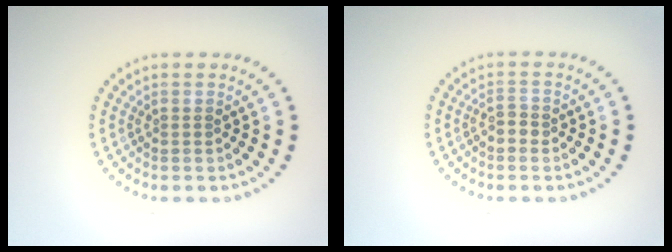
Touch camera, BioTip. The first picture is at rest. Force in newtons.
{"total": 1.3, "press": 1.3, "slide": 0.2}